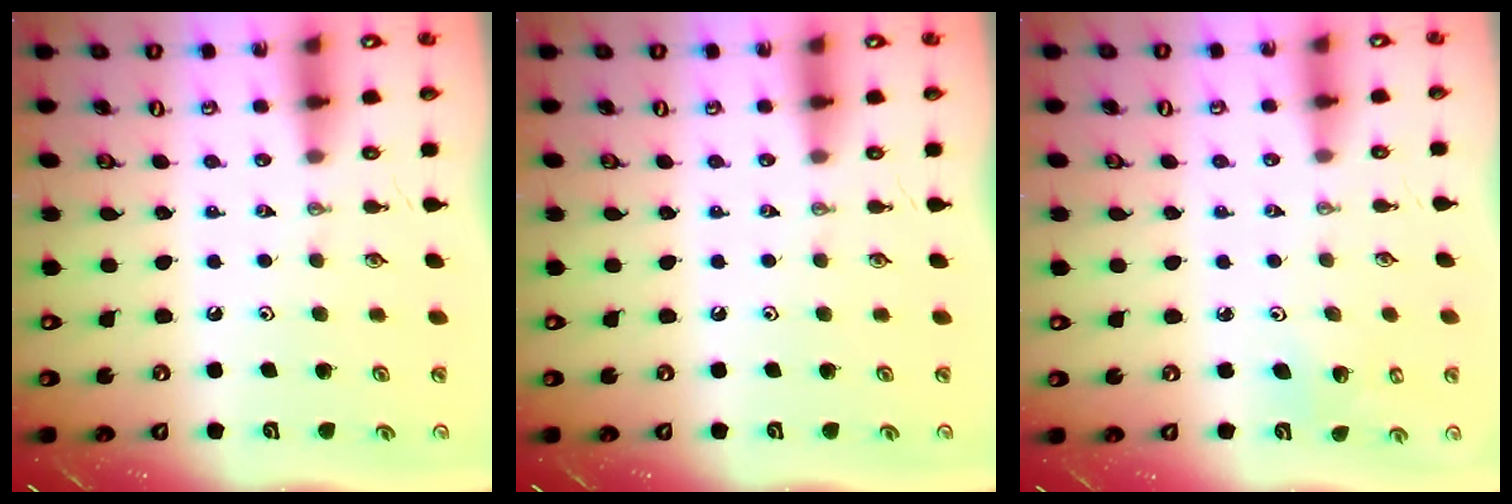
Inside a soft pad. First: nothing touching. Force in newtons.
{"total": 0.0}
{"total": 4.2, "press": 4.1, "slide": 0.9}